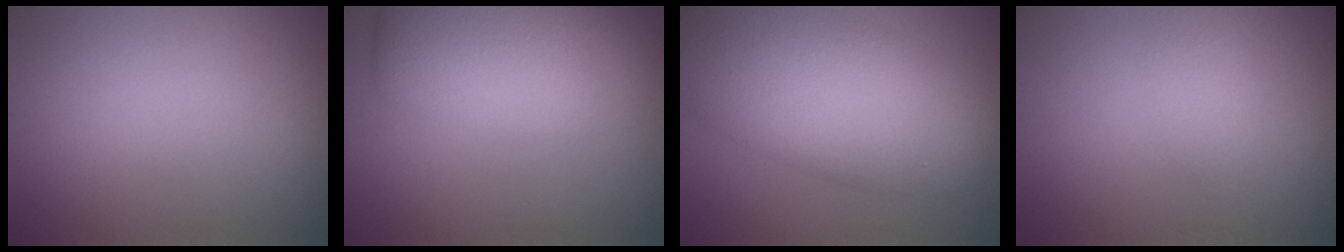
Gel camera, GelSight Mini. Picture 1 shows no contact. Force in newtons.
{"total": 8.0, "press": 8.0, "slide": 0.4}
{"total": 10.0, "press": 10.0, "slide": 0.6}
{"total": 1.5, "press": 1.5, "slide": 0.0}